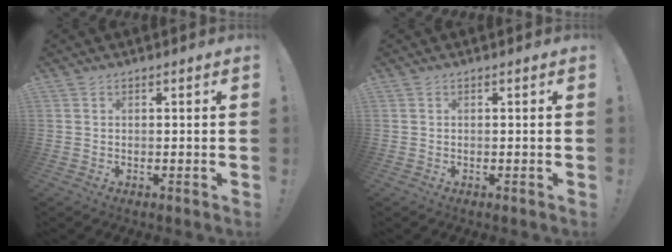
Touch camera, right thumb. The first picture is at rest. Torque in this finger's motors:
{"motor_torque": [0.00, 0.00, 0.00, -0.01, 0.00]}